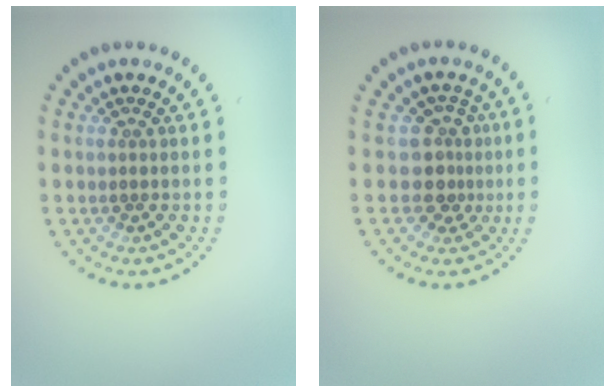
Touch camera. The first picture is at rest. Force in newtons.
{"total": 2.6, "press": 1.9, "slide": 1.8}